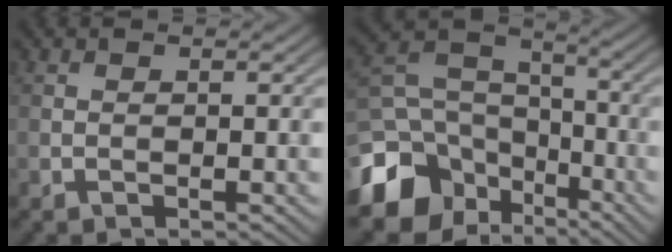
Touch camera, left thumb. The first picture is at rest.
{"total": 12.8, "force": [-6.9, 9.0, 5.9], "torque": [-0.167, -0.025, -0.125]}